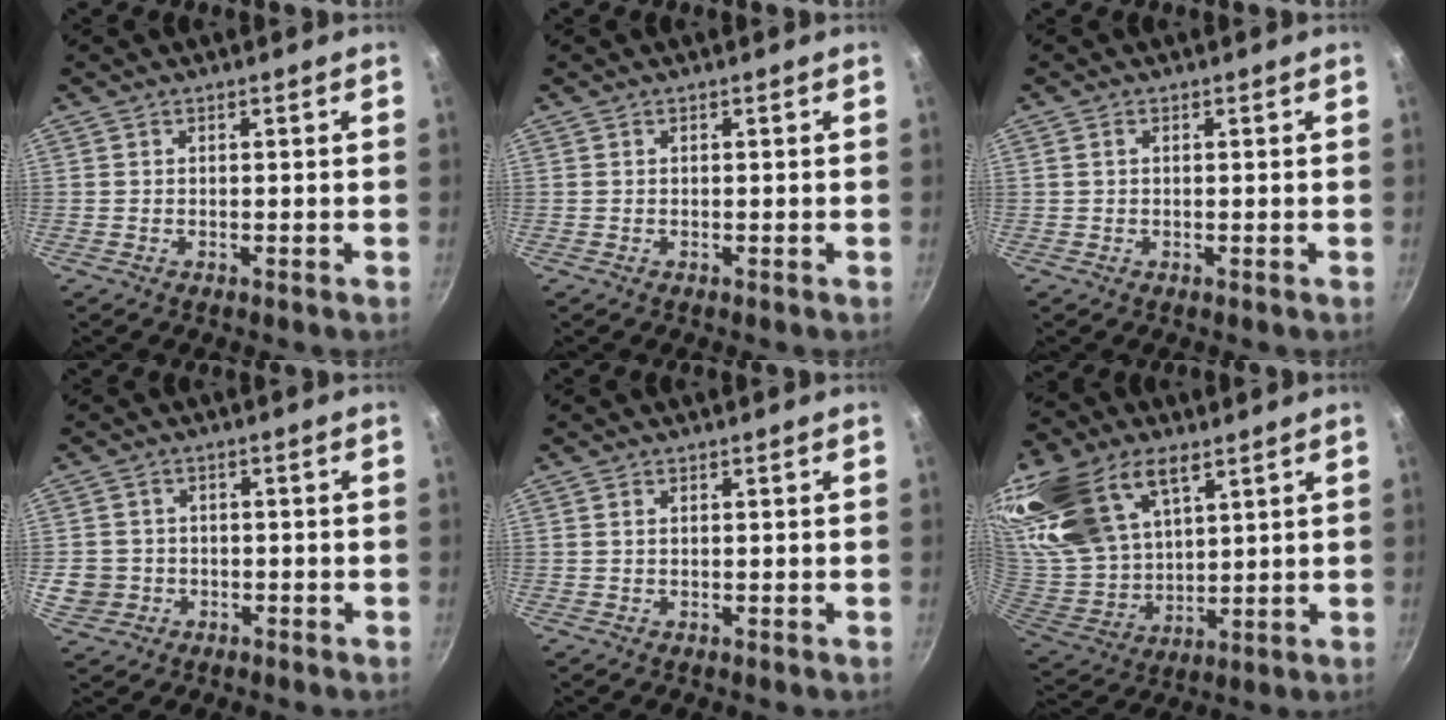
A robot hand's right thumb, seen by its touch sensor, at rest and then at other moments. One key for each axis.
{"total": 0.0}
{"total": 1.0, "fx": 0.2, "fy": 0.7, "fz": 0.7, "tx": -0.012, "ty": 0.004, "tz": 0.003}
{"total": 5.8, "fx": -1.2, "fy": 5.4, "fz": 1.8, "tx": -0.027, "ty": 0.017, "tz": -0.016}
{"total": 0.8, "fx": 0.4, "fy": 0.4, "fz": 0.6, "tx": -0.012, "ty": 0.001, "tz": 0.006}
{"total": 25.4, "fx": 13.3, "fy": 14.7, "fz": 15.8, "tx": -0.328, "ty": -0.013, "tz": 0.265}